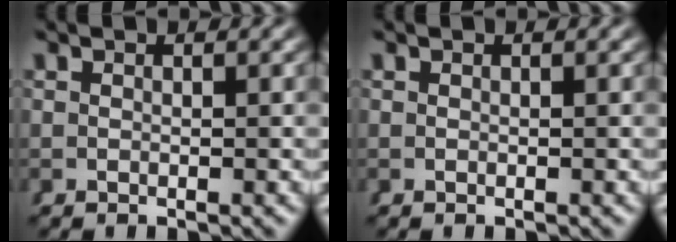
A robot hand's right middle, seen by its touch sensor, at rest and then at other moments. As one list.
[{"total": 0.0}]